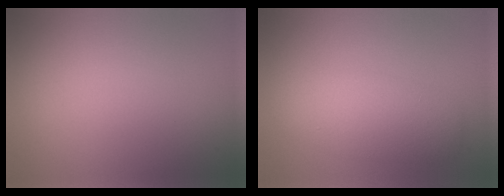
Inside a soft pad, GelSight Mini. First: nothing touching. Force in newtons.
{"total": 4.0, "press": 4.0, "slide": 0.0}